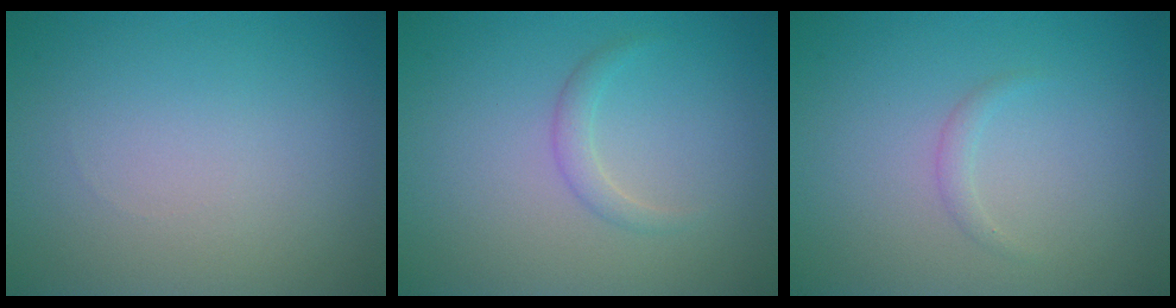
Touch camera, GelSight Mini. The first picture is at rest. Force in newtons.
{"total": 1.2, "press": 1.2, "slide": 0.0}
{"total": 0.8, "press": 0.8, "slide": 0.0}